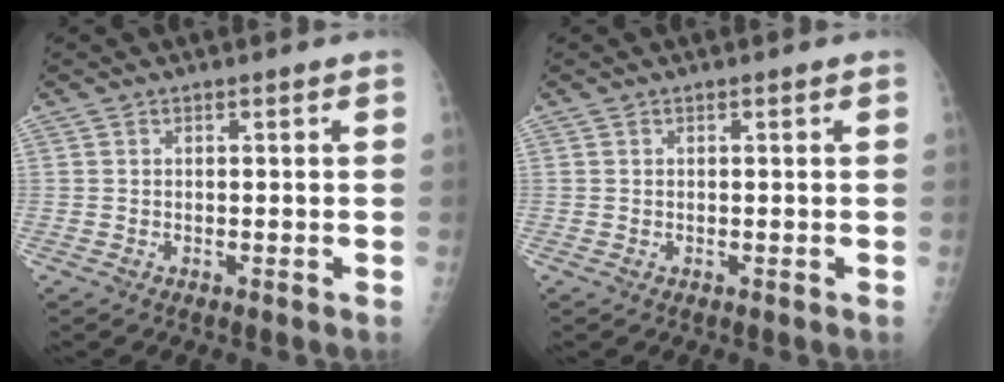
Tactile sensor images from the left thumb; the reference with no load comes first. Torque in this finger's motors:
{"motor_torque": [-0.51, -0.27, 0.23, -0.21, -0.04]}